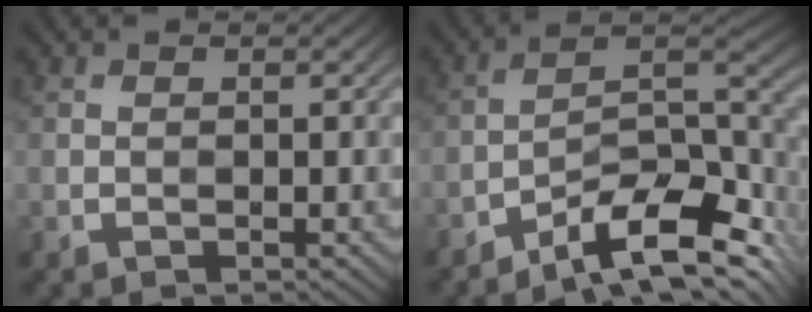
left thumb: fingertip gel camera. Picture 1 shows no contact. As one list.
[{"total": 12.0, "force": [-7.9, 3.1, 8.5], "torque": [-0.140, -0.001, -0.143]}]